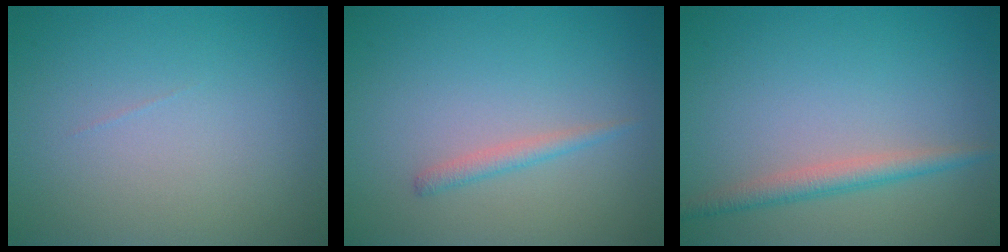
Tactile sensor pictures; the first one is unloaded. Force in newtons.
{"total": 1.2, "press": 1.2, "slide": 0.1}
{"total": 2.4, "press": 2.4, "slide": 0.0}